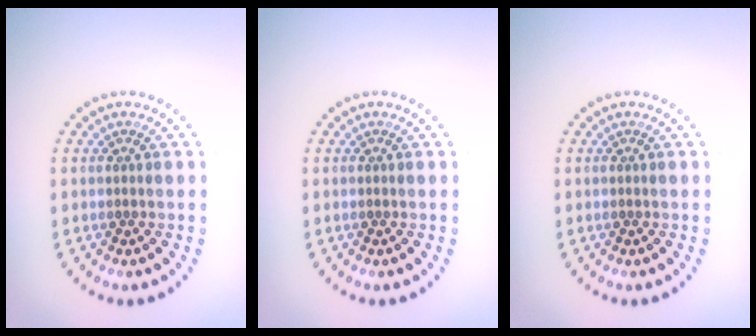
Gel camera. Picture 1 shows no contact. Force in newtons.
{"total": 0.0}
{"total": 0.0}